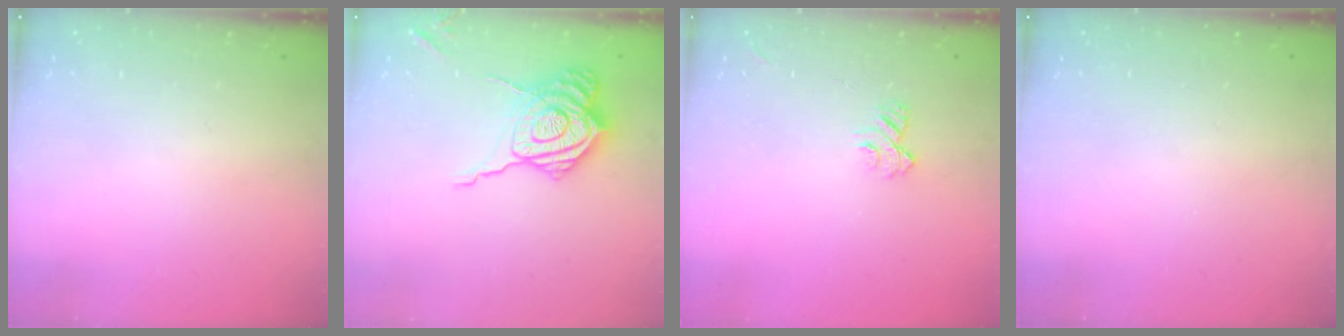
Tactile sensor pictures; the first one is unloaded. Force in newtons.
{"total": 16.6, "press": 16.5, "slide": 1.4}
{"total": 5.3, "press": 5.3, "slide": 0.5}
{"total": 0.0}